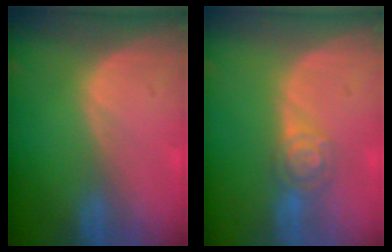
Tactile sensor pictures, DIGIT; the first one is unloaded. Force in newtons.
{"total": 4.9, "press": 4.3, "slide": 2.5}